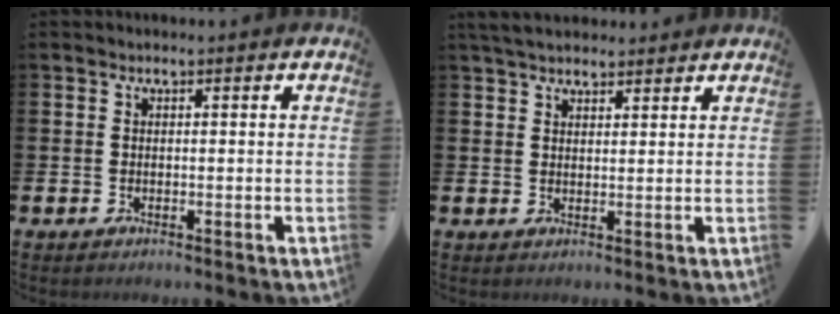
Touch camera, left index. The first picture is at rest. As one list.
[{"total": 4.1, "force": [3.7, 1.3, 1.1], "torque": [-0.030, -0.008, 0.070]}]